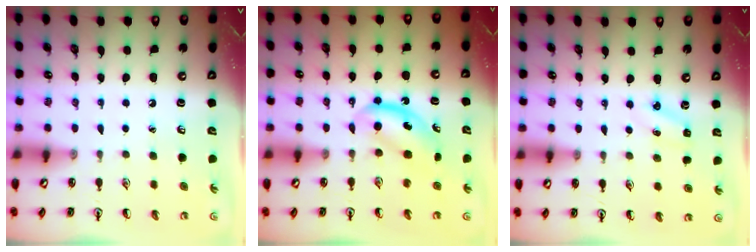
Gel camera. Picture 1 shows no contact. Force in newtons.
{"total": 5.5, "press": 5.4, "slide": 1.1}
{"total": 2.8, "press": 2.6, "slide": 1.0}